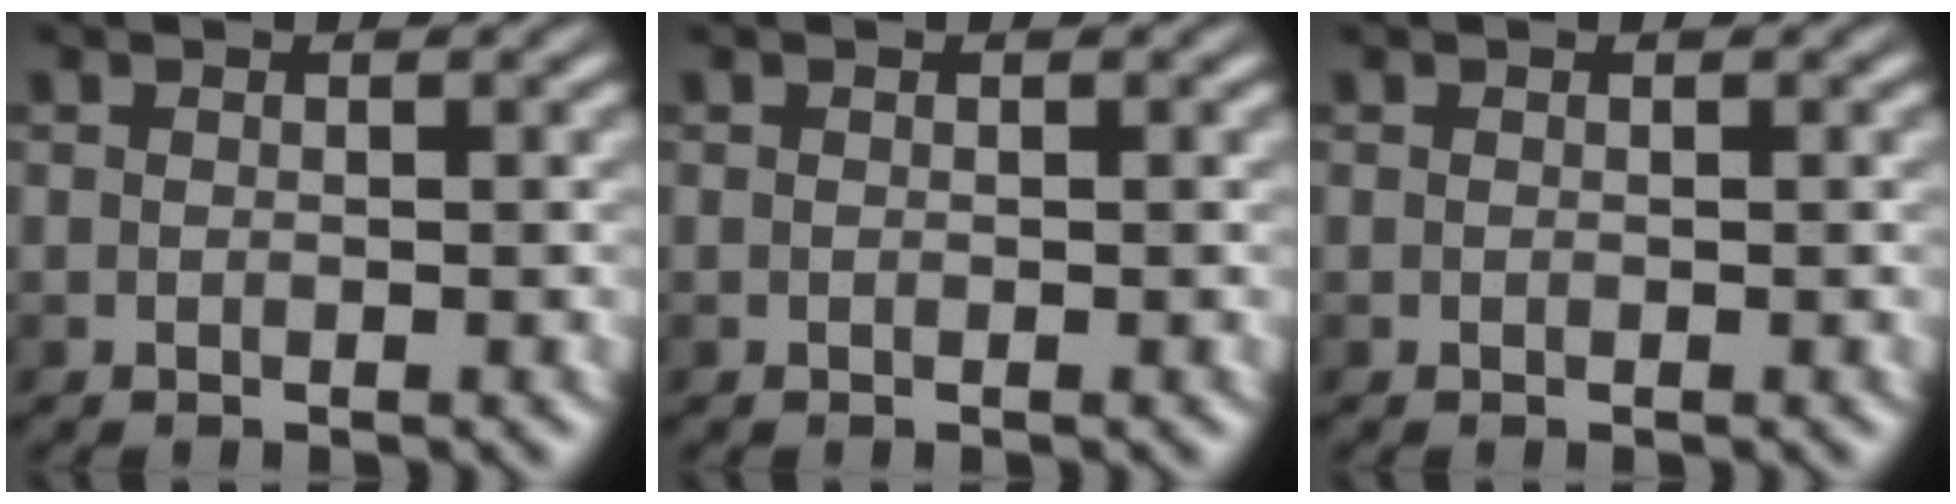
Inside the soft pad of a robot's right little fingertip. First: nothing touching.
{"total": 0.0}
{"total": 0.0}